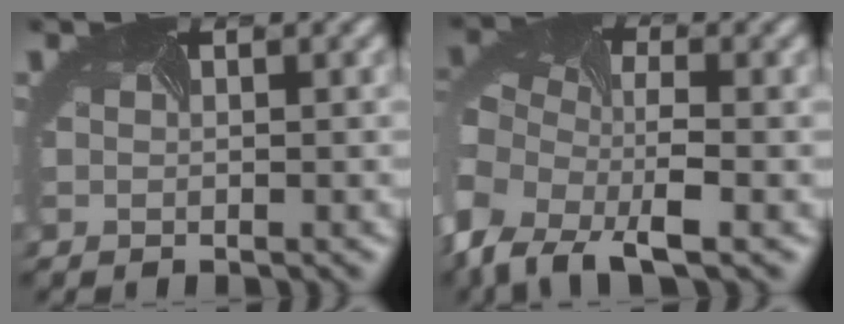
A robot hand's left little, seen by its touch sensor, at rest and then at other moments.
{"total": 9.5, "force": [-5.5, 4.6, 6.2], "torque": [-0.136, -0.018, -0.108]}